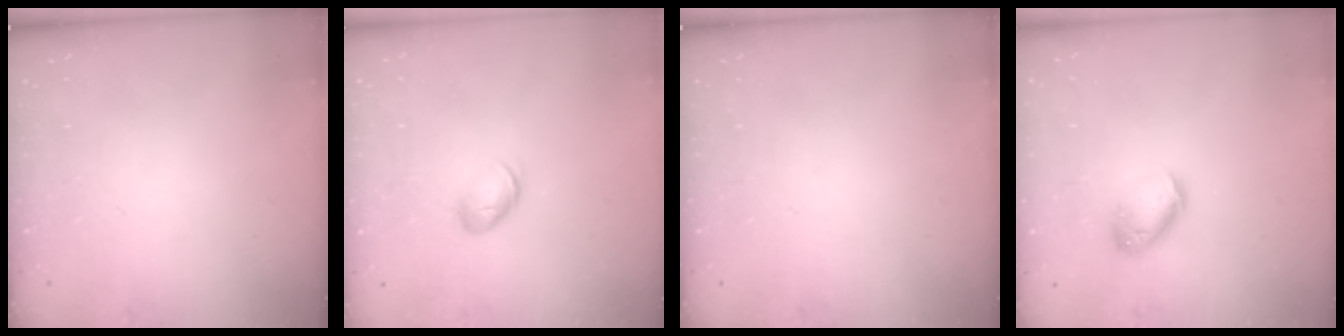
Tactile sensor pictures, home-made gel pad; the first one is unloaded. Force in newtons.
{"total": 7.4, "press": 7.4, "slide": 0.8}
{"total": 0.0}
{"total": 10.2, "press": 10.1, "slide": 1.5}